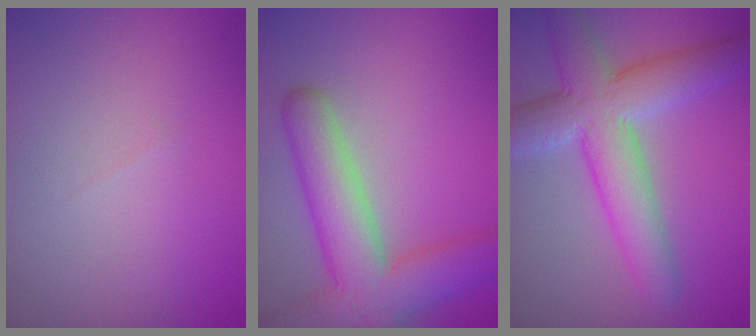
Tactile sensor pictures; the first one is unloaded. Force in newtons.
{"total": 8.3, "press": 8.3, "slide": 0.5}
{"total": 7.8, "press": 7.8, "slide": 0.5}